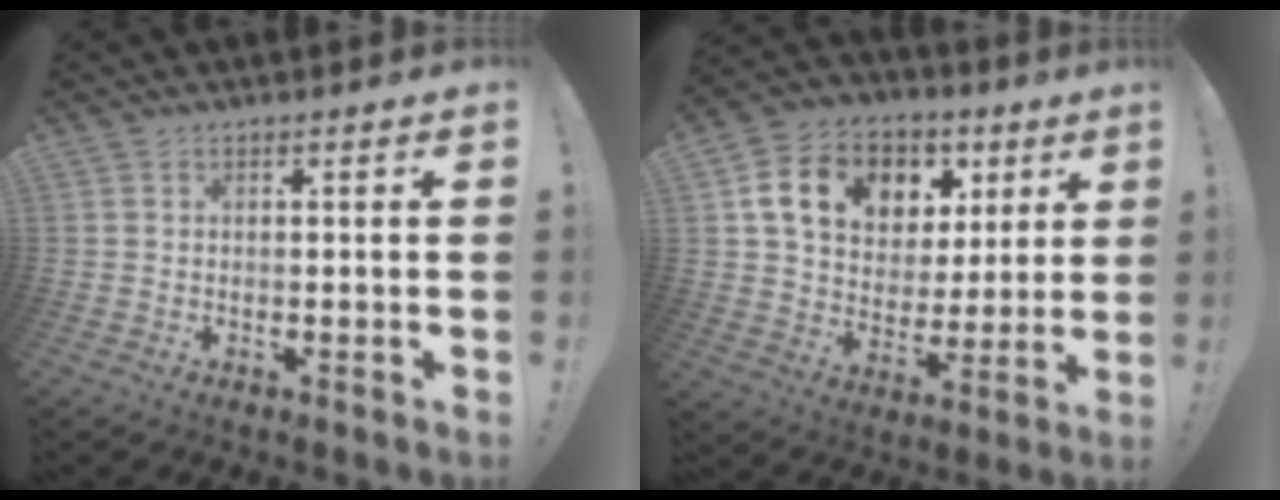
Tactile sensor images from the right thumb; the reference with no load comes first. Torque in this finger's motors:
{"motor_torque": [1.85, 2.62, 0.47, -0.17, 0.16]}